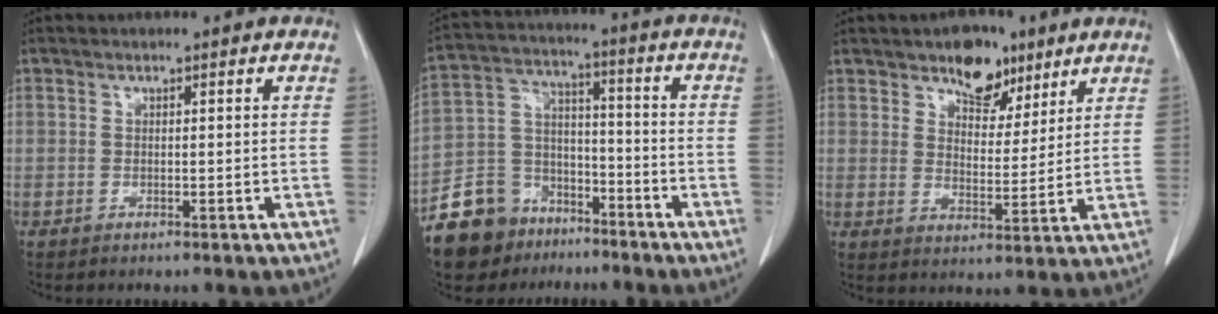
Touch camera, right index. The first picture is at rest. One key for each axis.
{"total": 12.6, "fx": -9.0, "fy": 8.1, "fz": 3.4, "tx": -0.080, "ty": 0.039, "tz": -0.157}
{"total": 7.9, "fx": 5.3, "fy": 4.3, "fz": 3.9, "tx": -0.048, "ty": 0.005, "tz": 0.085}